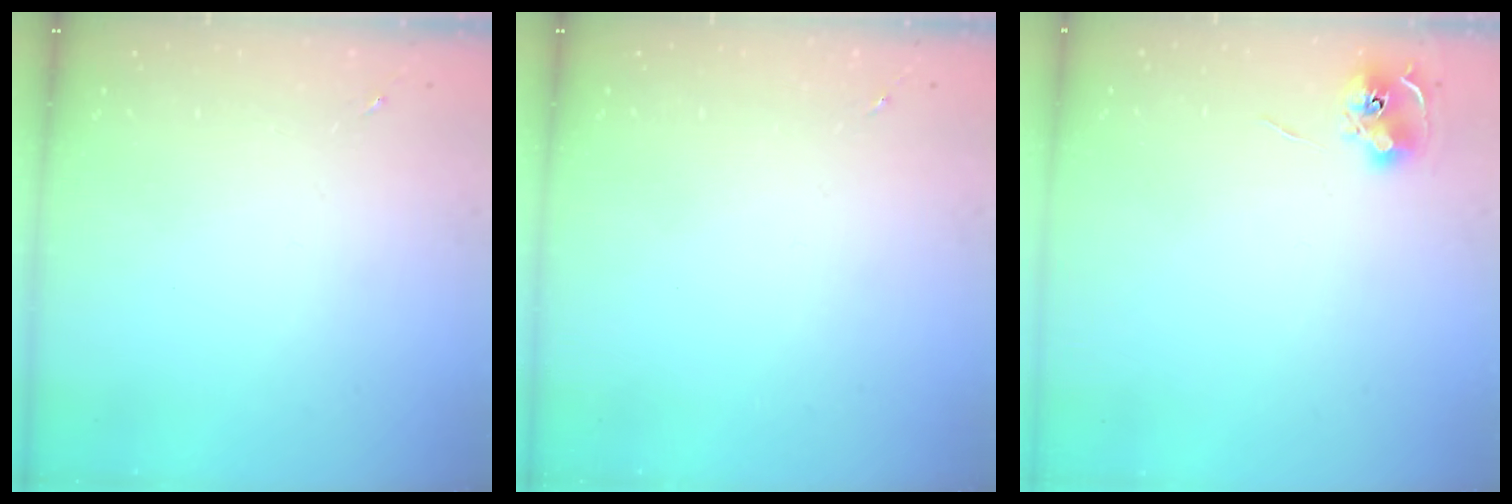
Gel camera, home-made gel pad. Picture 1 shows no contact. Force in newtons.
{"total": 0.0}
{"total": 6.6, "press": 6.6, "slide": 0.3}